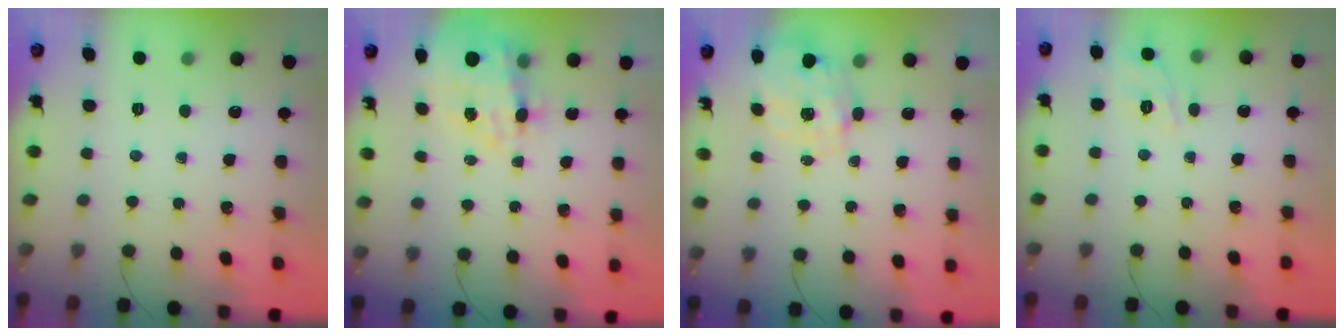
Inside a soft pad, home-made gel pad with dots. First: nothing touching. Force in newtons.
{"total": 11.8, "press": 11.3, "slide": 3.2}
{"total": 2.7, "press": 2.6, "slide": 0.8}
{"total": 8.0, "press": 7.9, "slide": 1.6}